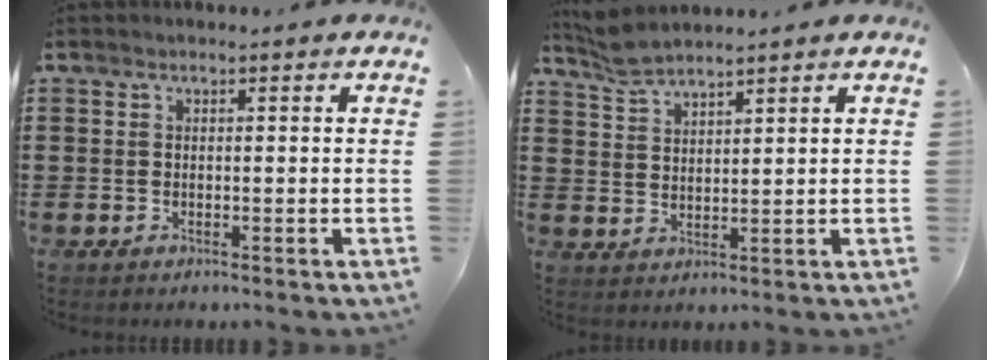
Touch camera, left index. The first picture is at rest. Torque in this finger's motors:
{"motor_torque": [0.23, -0.16, 0.19, 0.07]}